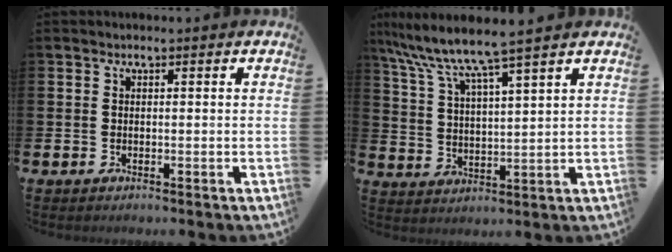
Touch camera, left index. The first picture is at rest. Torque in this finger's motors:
{"motor_torque": [1.16, -0.98, 1.01, 0.21]}